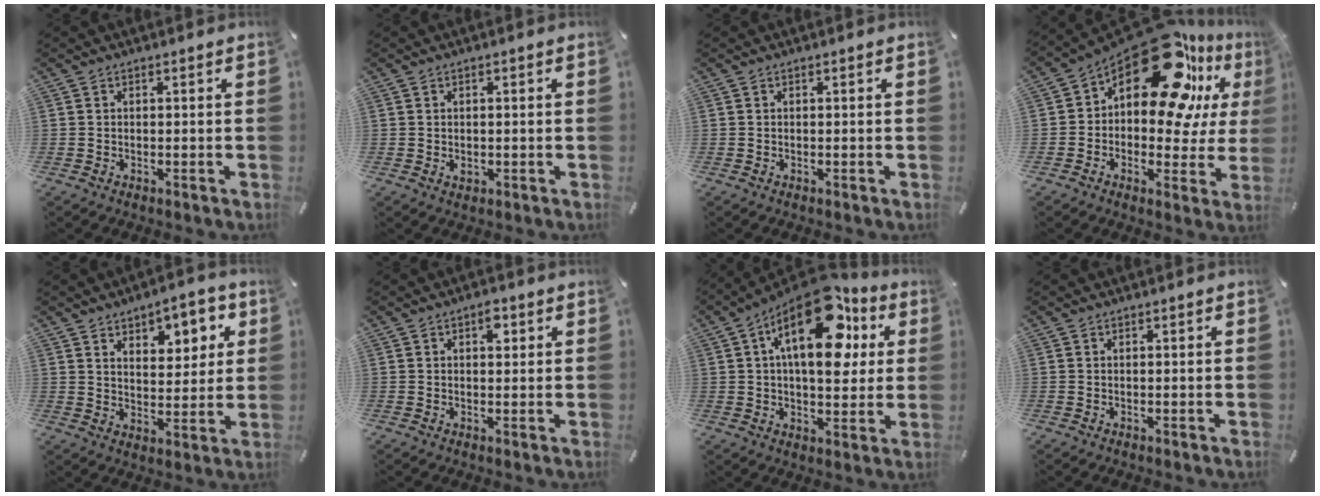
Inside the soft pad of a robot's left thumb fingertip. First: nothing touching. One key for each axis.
{"total": 1.1, "fx": 0.0, "fy": 1.0, "fz": 0.5, "tx": -0.010, "ty": 0.004, "tz": -0.001}
{"total": 0.0}
{"total": 22.6, "fx": 12.2, "fy": 11.2, "fz": 15.4, "tx": -0.221, "ty": -0.086, "tz": 0.205}
{"total": 7.3, "fx": 4.4, "fy": 5.0, "fz": 3.2, "tx": -0.029, "ty": -0.031, "tz": 0.067}
{"total": 3.1, "fx": 1.2, "fy": 1.8, "fz": 2.2, "tx": -0.022, "ty": -0.002, "tz": 0.015}
{"total": 21.0, "fx": 8.6, "fy": 10.9, "fz": 15.7, "tx": -0.244, "ty": -0.039, "tz": 0.142}
{"total": 0.0}